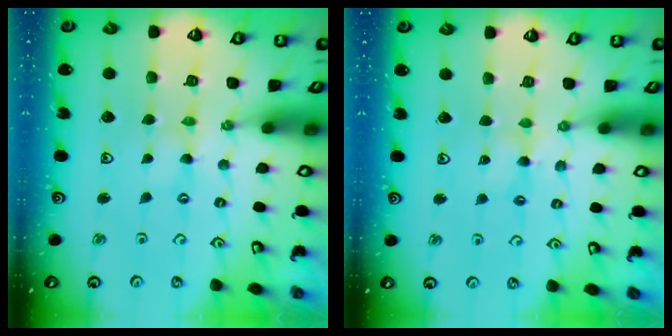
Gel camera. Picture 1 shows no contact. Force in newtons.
{"total": 2.3, "press": 2.3, "slide": 0.4}